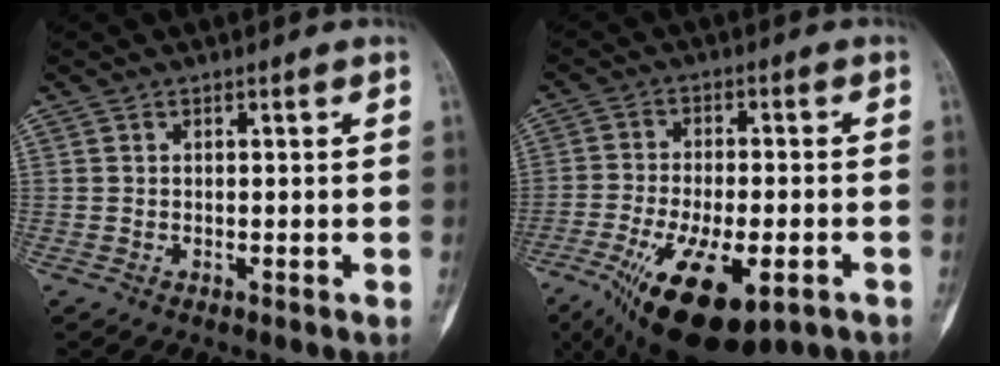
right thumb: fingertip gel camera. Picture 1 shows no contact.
{"total": 17.1, "force": [-8.2, 6.7, 13.4], "torque": [-0.242, 0.002, -0.125]}